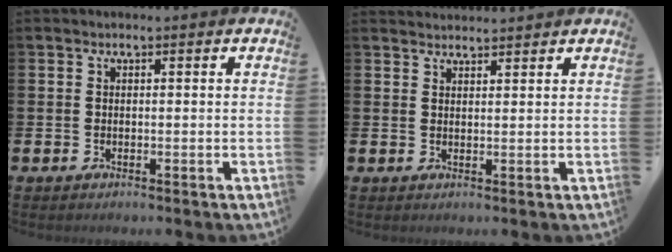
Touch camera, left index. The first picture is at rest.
{"total": 2.2, "force": [2.2, 0.3, -0.1], "torque": [0.006, -0.013, 0.039]}